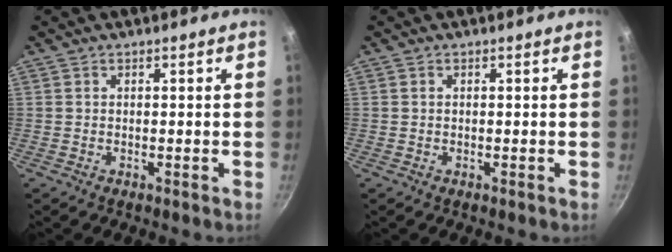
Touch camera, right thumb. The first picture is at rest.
{"total": 0.0}